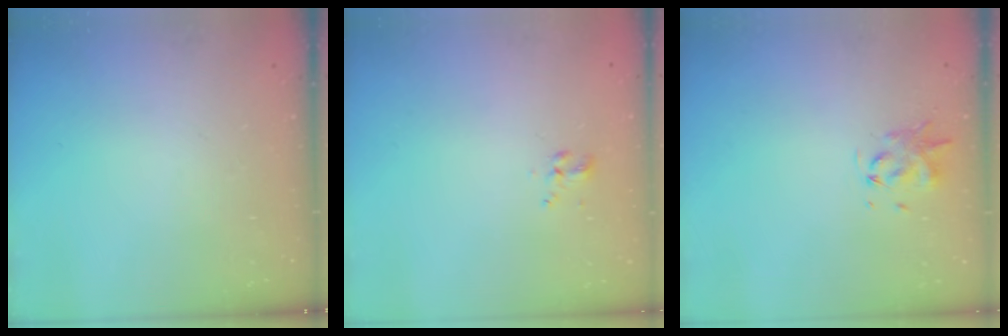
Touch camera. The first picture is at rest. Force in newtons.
{"total": 2.1, "press": 1.8, "slide": 1.1}
{"total": 3.3, "press": 3.3, "slide": 0.5}